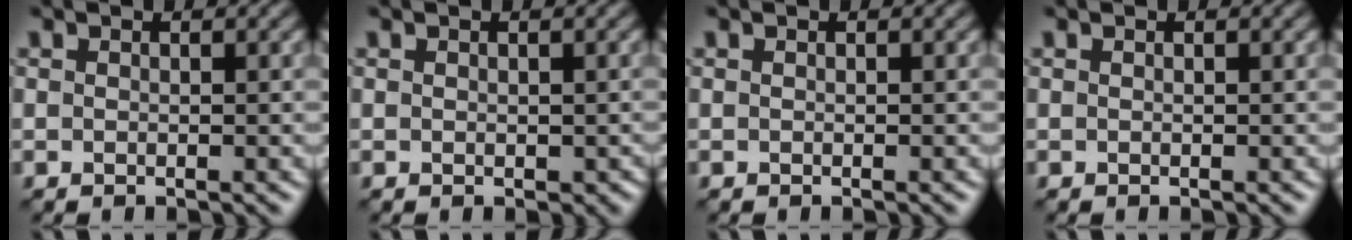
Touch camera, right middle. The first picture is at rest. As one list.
[{"total": 0.7, "force": [0.1, 0.6, 0.5], "torque": [-0.006, -0.004, 0.003]}, {"total": 0.0}, {"total": 0.0}]